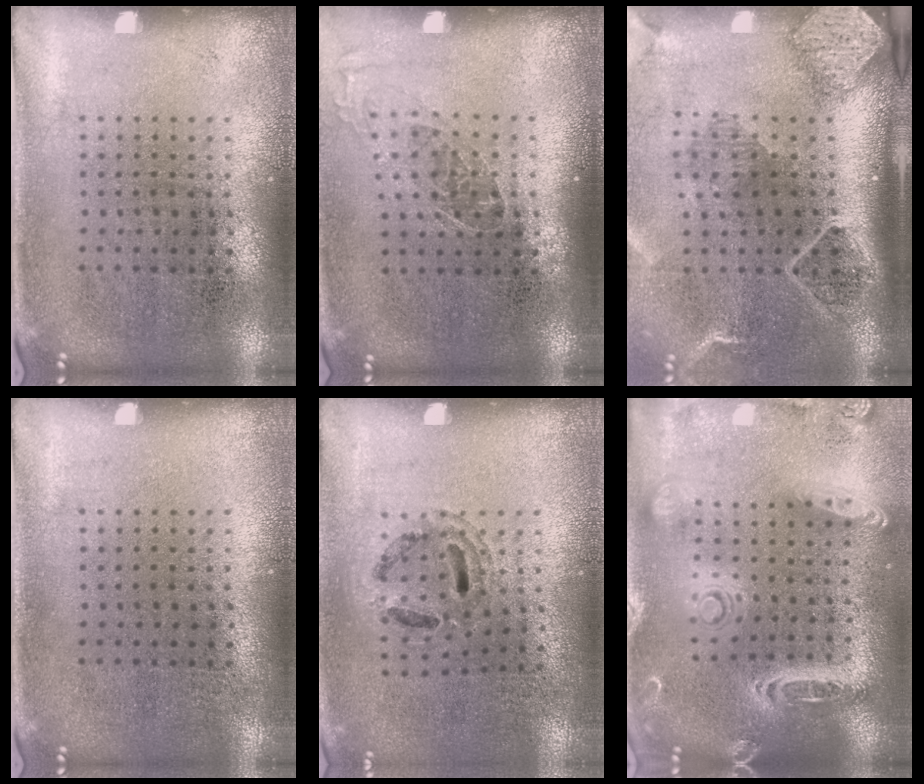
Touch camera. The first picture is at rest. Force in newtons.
{"total": 1.0, "press": 0.9, "slide": 0.5}
{"total": 2.7, "press": 2.0, "slide": 1.8}
{"total": 0.0}
{"total": 0.9, "press": 0.9, "slide": 0.1}
{"total": 2.5, "press": 2.2, "slide": 1.1}